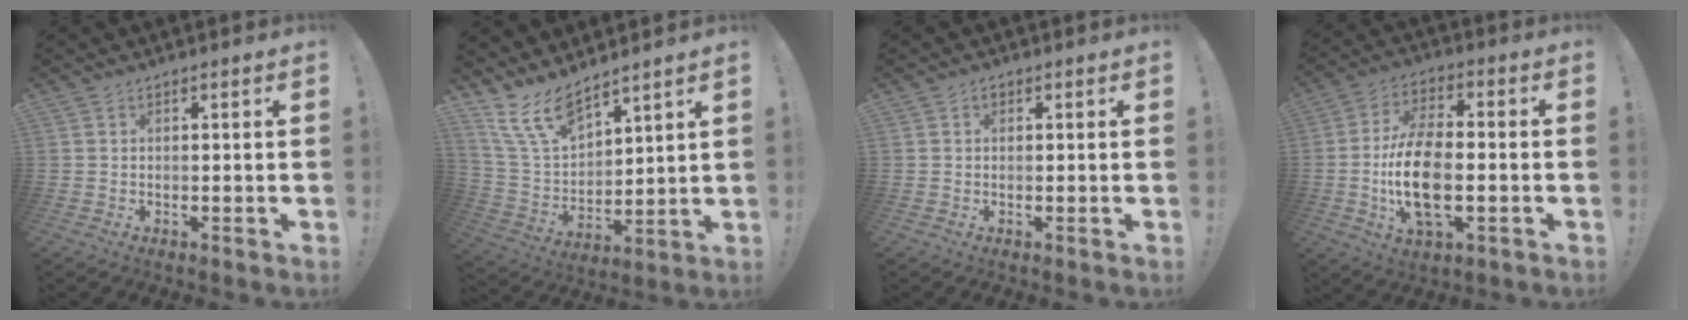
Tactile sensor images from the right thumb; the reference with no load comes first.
{"total": 13.1, "force": [10.3, 5.1, 6.2], "torque": [-0.143, -0.071, 0.199]}
{"total": 0.8, "force": [0.1, 0.7, 0.4], "torque": [-0.011, 0.005, 0.003]}
{"total": 16.0, "force": [-2.3, 8.4, 13.5], "torque": [-0.269, -0.002, -0.044]}